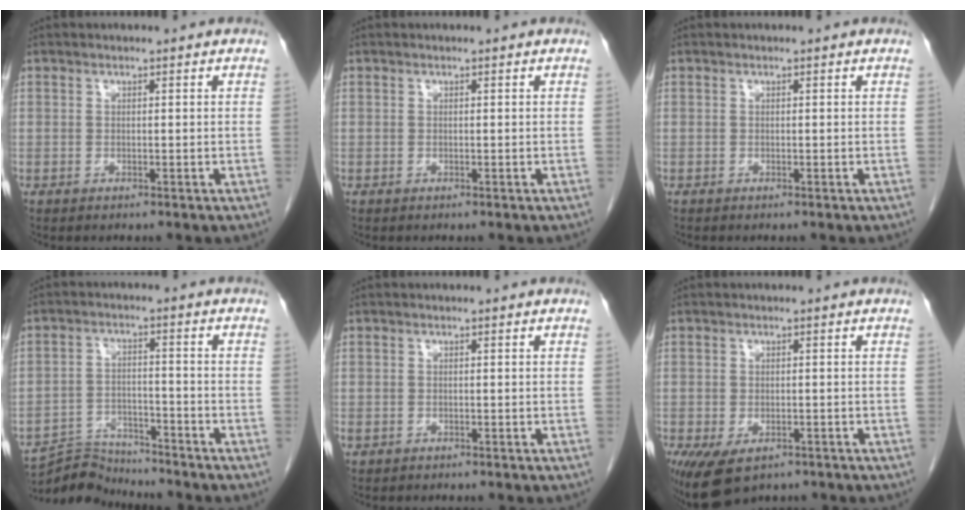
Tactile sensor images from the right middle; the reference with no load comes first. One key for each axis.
{"total": 0.0}
{"total": 0.0}
{"total": 7.2, "fx": -7.1, "fy": 0.8, "fz": -0.5, "tx": 0.004, "ty": 0.001, "tz": -0.128}
{"total": 0.8, "fx": -0.4, "fy": 0.5, "fz": 0.4, "tx": -0.015, "ty": 0.000, "tz": -0.005}
{"total": 5.9, "fx": -3.6, "fy": 3.1, "fz": 3.4, "tx": -0.061, "ty": -0.011, "tz": -0.054}